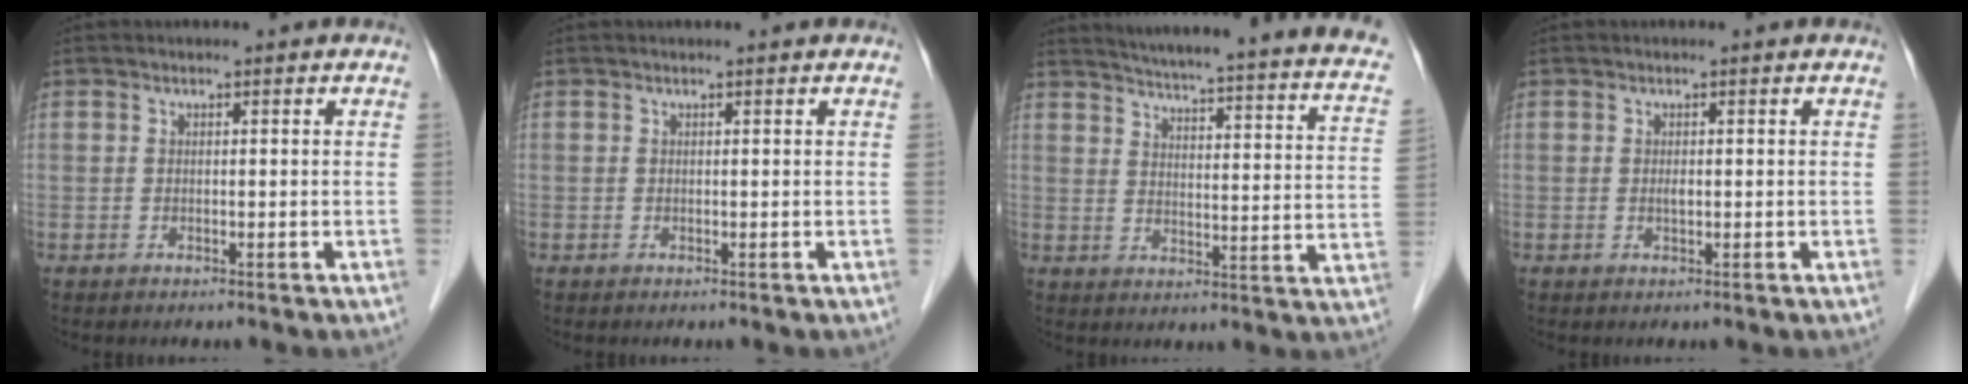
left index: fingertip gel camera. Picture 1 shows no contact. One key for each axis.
{"total": 0.0}
{"total": 23.2, "fx": 19.2, "fy": 2.3, "fz": 12.8, "tx": -0.176, "ty": -0.034, "tz": 0.219}
{"total": 0.7, "fx": 0.0, "fy": 0.2, "fz": 0.7, "tx": -0.011, "ty": -0.002, "tz": 0.000}